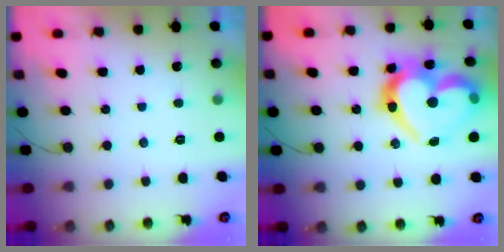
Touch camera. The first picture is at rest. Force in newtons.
{"total": 23.8, "press": 23.7, "slide": 2.0}